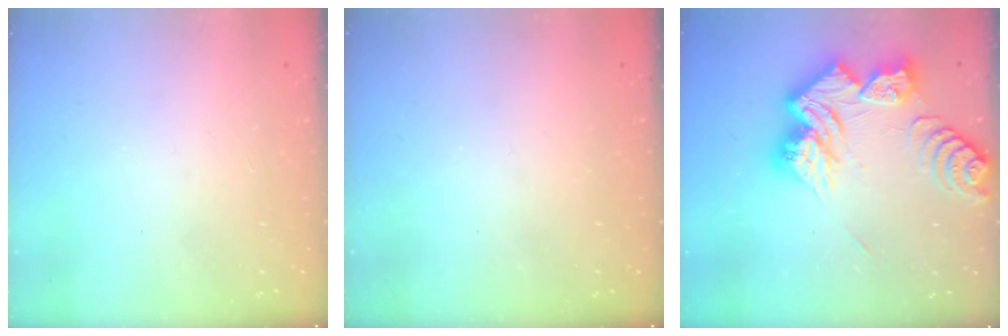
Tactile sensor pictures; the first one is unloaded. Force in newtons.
{"total": 0.0}
{"total": 19.0, "press": 18.8, "slide": 2.0}